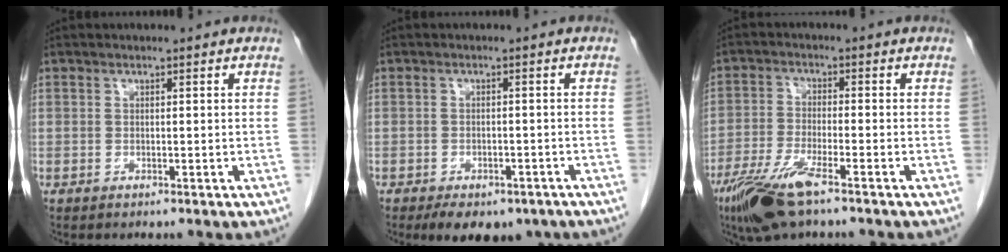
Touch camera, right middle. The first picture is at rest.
{"total": 9.0, "force": [-6.6, 4.3, 4.3], "torque": [-0.052, 0.000, -0.085]}
{"total": 8.7, "force": [-5.7, 1.2, 6.5], "torque": [-0.134, -0.020, -0.107]}